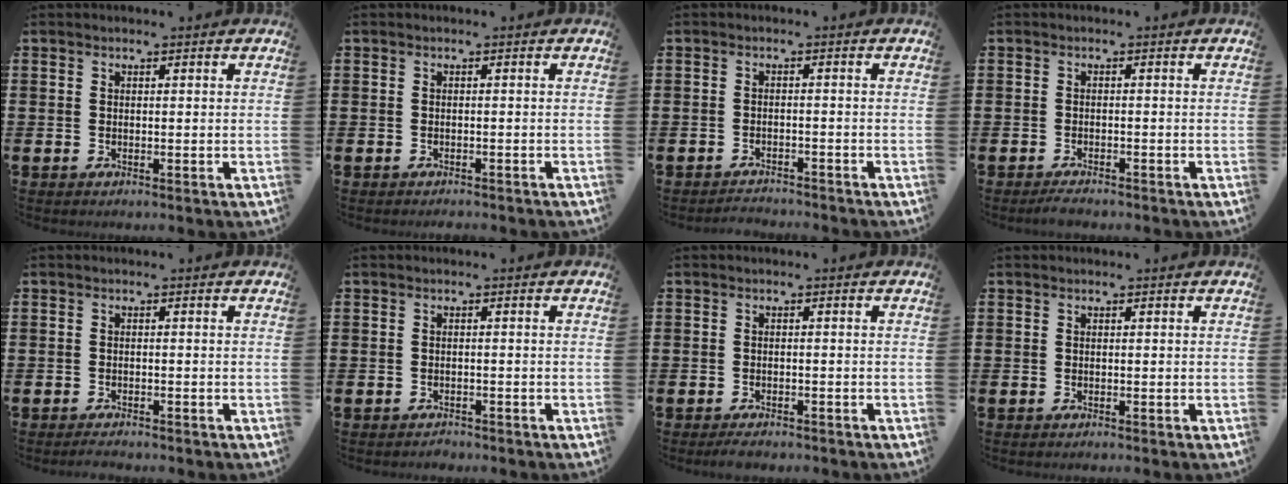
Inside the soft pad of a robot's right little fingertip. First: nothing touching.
{"total": 0.7, "force": [-0.7, 0.0, 0.0], "torque": [-0.001, -0.001, -0.014]}
{"total": 1.6, "force": [-1.6, 0.0, -0.2], "torque": [-0.002, 0.005, -0.035]}
{"total": 1.4, "force": [-1.3, 0.1, 0.4], "torque": [-0.010, 0.002, -0.026]}
{"total": 0.9, "force": [-0.9, 0.1, 0.2], "torque": [-0.006, -0.002, -0.017]}
{"total": 0.8, "force": [-0.8, 0.1, -0.1], "torque": [-0.001, 0.001, -0.017]}
{"total": 1.1, "force": [-1.1, 0.2, 0.3], "torque": [-0.007, 0.000, -0.023]}
{"total": 0.0}